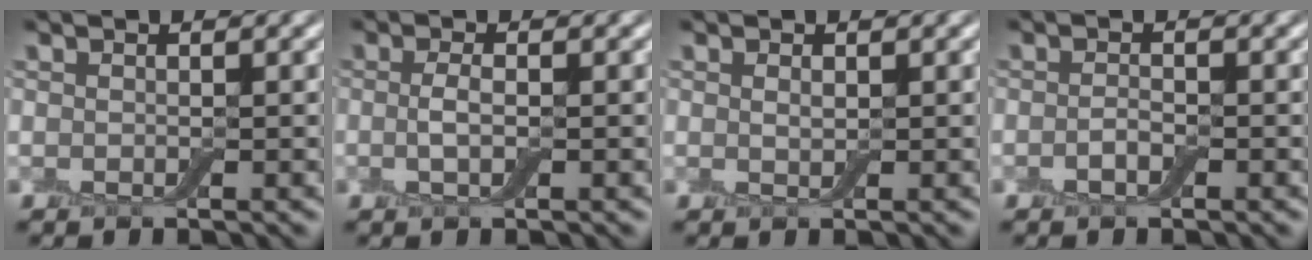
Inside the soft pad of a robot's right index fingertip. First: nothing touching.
{"total": 1.6, "force": [-0.1, 0.6, 1.5], "torque": [-0.034, -0.001, -0.005]}
{"total": 0.7, "force": [0.3, 0.3, 0.6], "torque": [-0.012, -0.001, 0.006]}
{"total": 1.1, "force": [-0.5, 0.5, 0.8], "torque": [-0.019, 0.001, -0.011]}